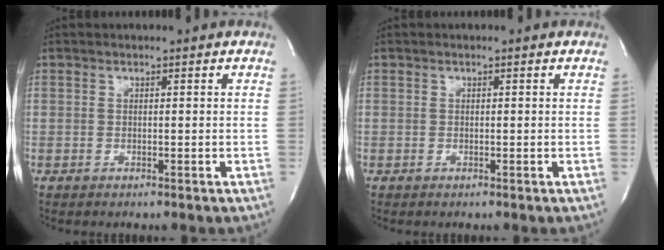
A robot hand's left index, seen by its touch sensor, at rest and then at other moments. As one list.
[{"total": 0.0}]